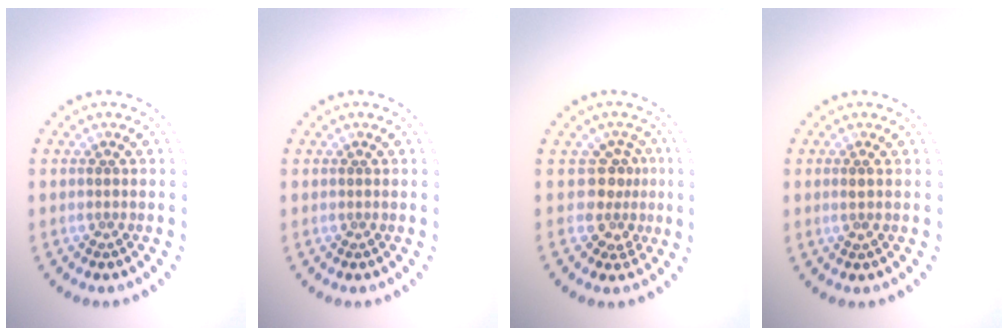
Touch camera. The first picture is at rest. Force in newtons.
{"total": 0.0}
{"total": 2.8, "press": 2.0, "slide": 1.9}
{"total": 0.7, "press": 0.3, "slide": 0.6}